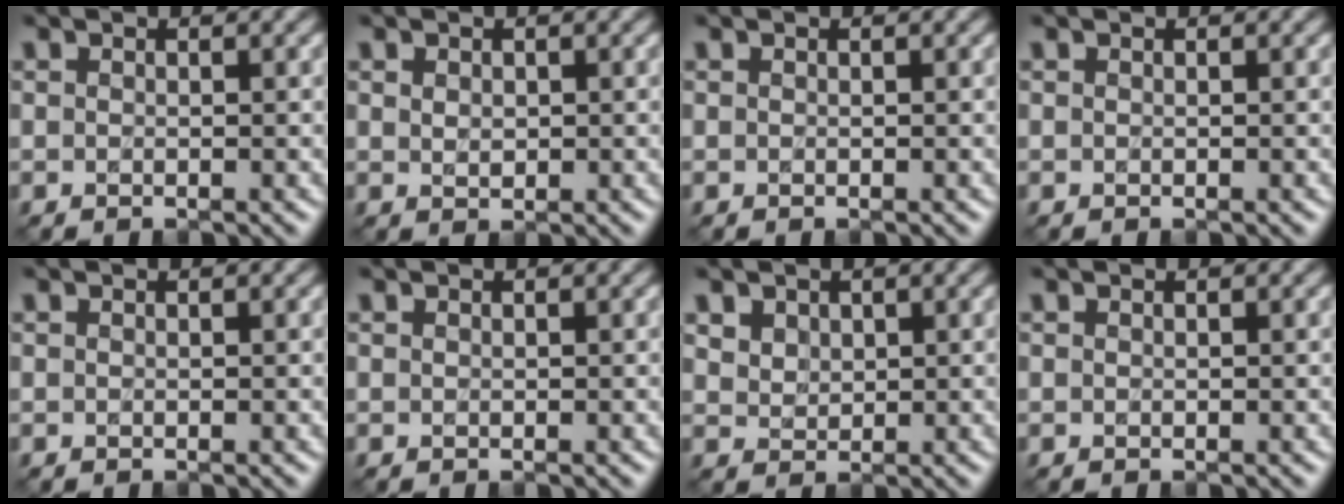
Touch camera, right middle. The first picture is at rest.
{"total": 1.0, "force": [0.2, 0.8, 0.6], "torque": [-0.008, -0.005, 0.012]}
{"total": 0.0}
{"total": 0.0}
{"total": 0.0}
{"total": 0.0}
{"total": 2.6, "force": [1.6, 1.8, 1.0], "torque": [-0.032, 0.003, 0.041]}
{"total": 0.0}